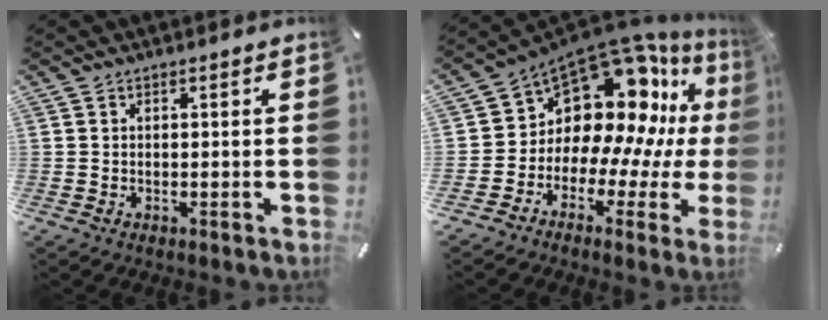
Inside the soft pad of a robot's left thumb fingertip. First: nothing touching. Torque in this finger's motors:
{"motor_torque": [0.36, 1.76, 1.04, 1.00, 0.09]}